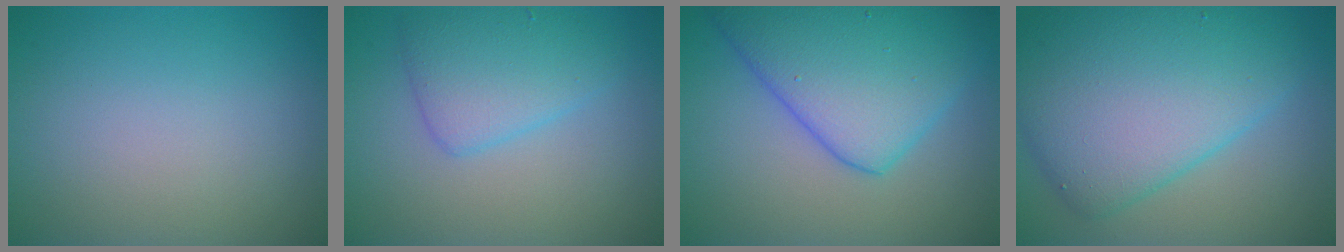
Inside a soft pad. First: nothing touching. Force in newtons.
{"total": 4.0, "press": 4.0, "slide": 0.3}
{"total": 9.1, "press": 9.1, "slide": 0.4}
{"total": 10.4, "press": 10.3, "slide": 0.2}